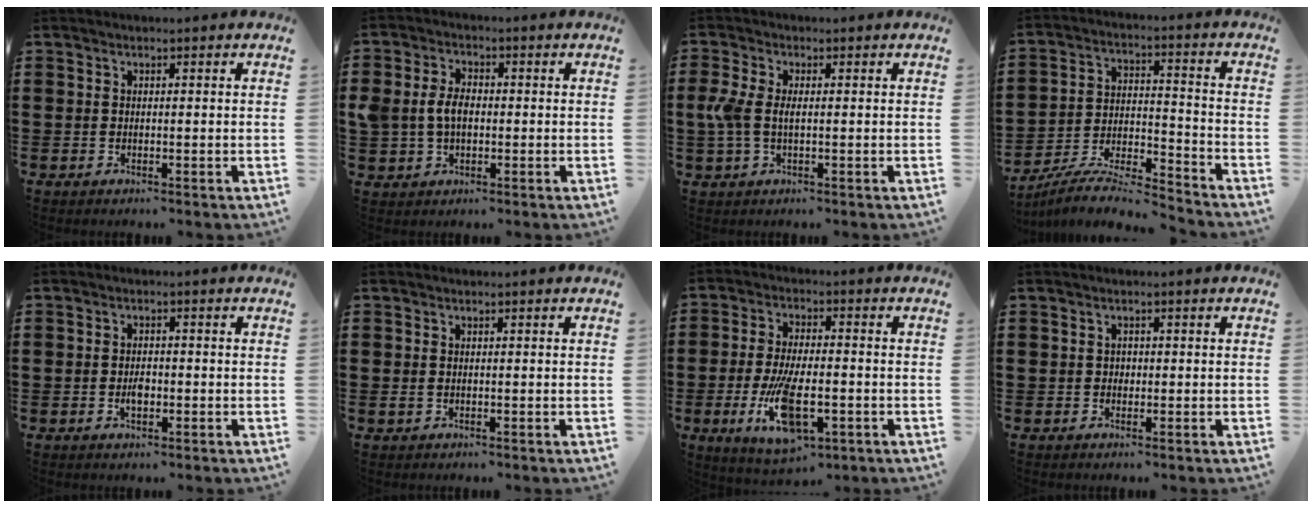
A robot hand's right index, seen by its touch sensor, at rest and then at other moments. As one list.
[{"total": 4.9, "force": [-0.1, 3.4, 3.5], "torque": [-0.095, 0.004, -0.011]}, {"total": 4.3, "force": [0.0, 2.1, 3.7], "torque": [-0.100, -0.003, -0.011]}, {"total": 7.3, "force": [-6.8, 0.7, 2.3], "torque": [-0.048, 0.003, -0.136]}, {"total": 2.2, "force": [-0.6, 1.2, 1.8], "torque": [-0.033, 0.003, -0.011]}, {"total": 0.5, "force": [-0.1, 0.4, 0.3], "torque": [-0.009, 0.002, -0.003]}, {"total": 10.9, "force": [-3.5, 4.4, 9.3], "torque": [-0.201, -0.012, -0.061]}, {"total": 0.8, "force": [0.0, 0.7, 0.3], "torque": [-0.009, 0.003, -0.001]}]